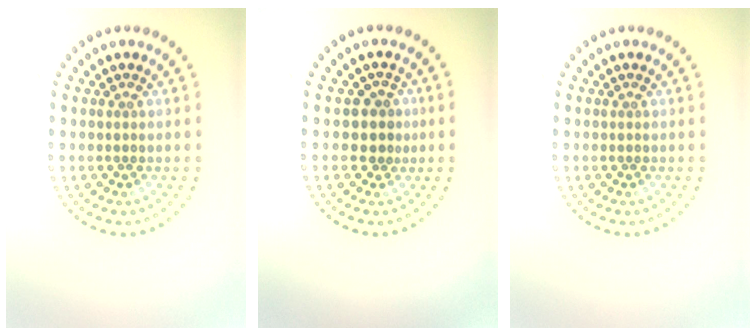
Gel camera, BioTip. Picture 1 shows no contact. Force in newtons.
{"total": 1.5, "press": 1.1, "slide": 1.0}
{"total": 0.0}